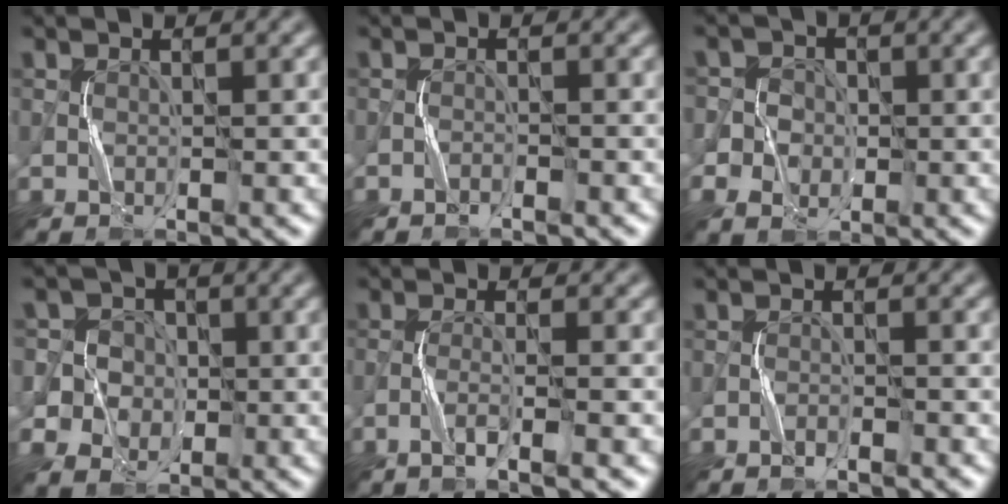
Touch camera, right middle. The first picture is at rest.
{"total": 0.7, "force": [-0.7, 0.1, 0.1], "torque": [-0.001, 0.002, -0.014]}
{"total": 5.0, "force": [-1.3, 4.6, 1.3], "torque": [-0.013, 0.014, -0.045]}
{"total": 7.0, "force": [-0.4, 6.7, 1.9], "torque": [-0.035, 0.033, -0.036]}
{"total": 2.5, "force": [-1.4, 0.0, 2.0], "torque": [-0.036, 0.004, -0.036]}
{"total": 1.0, "force": [-1.0, 0.1, 0.3], "torque": [-0.006, 0.002, -0.019]}